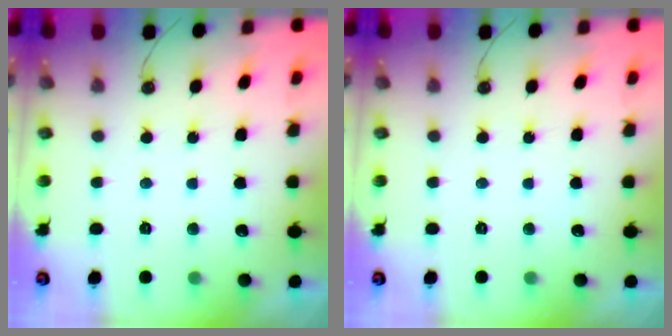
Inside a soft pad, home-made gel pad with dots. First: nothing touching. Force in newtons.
{"total": 0.0}